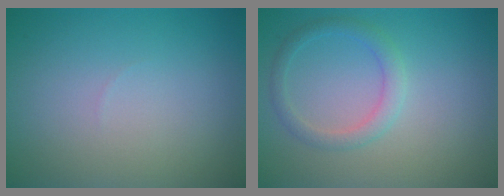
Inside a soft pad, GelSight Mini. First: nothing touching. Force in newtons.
{"total": 2.0, "press": 2.0, "slide": 0.1}